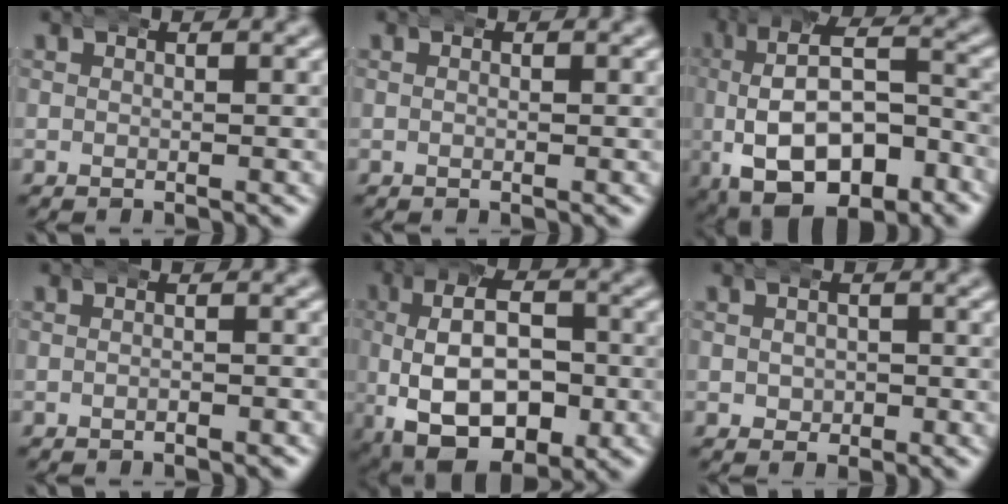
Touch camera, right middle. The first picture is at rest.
{"total": 0.0}
{"total": 13.1, "force": [-3.4, 8.4, 9.5], "torque": [-0.181, -0.040, -0.032]}
{"total": 0.9, "force": [-0.7, 0.2, 0.4], "torque": [-0.001, 0.003, -0.016]}
{"total": 13.7, "force": [-2.3, 9.2, 9.9], "torque": [-0.181, -0.039, -0.019]}
{"total": 1.8, "force": [-0.2, 1.6, 0.9], "torque": [-0.008, -0.004, -0.001]}